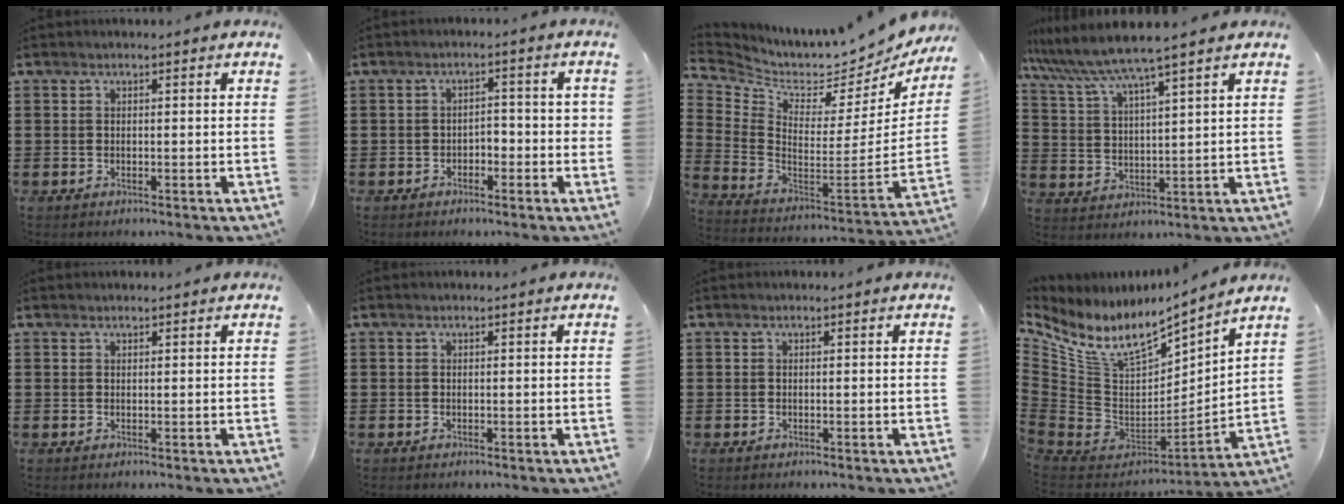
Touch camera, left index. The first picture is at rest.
{"total": 2.3, "force": [-1.6, 1.2, 1.1], "torque": [-0.024, 0.005, -0.036]}
{"total": 3.9, "force": [3.4, 1.5, 1.1], "torque": [-0.052, -0.054, 0.050]}
{"total": 6.4, "force": [5.5, -0.4, 3.3], "torque": [-0.085, -0.028, 0.092]}
{"total": 0.5, "force": [0.5, 0.1, 0.1], "torque": [-0.003, 0.001, 0.010]}
{"total": 0.0}
{"total": 0.0}
{"total": 11.2, "force": [7.3, 4.7, 7.0], "torque": [-0.172, -0.053, 0.131]}